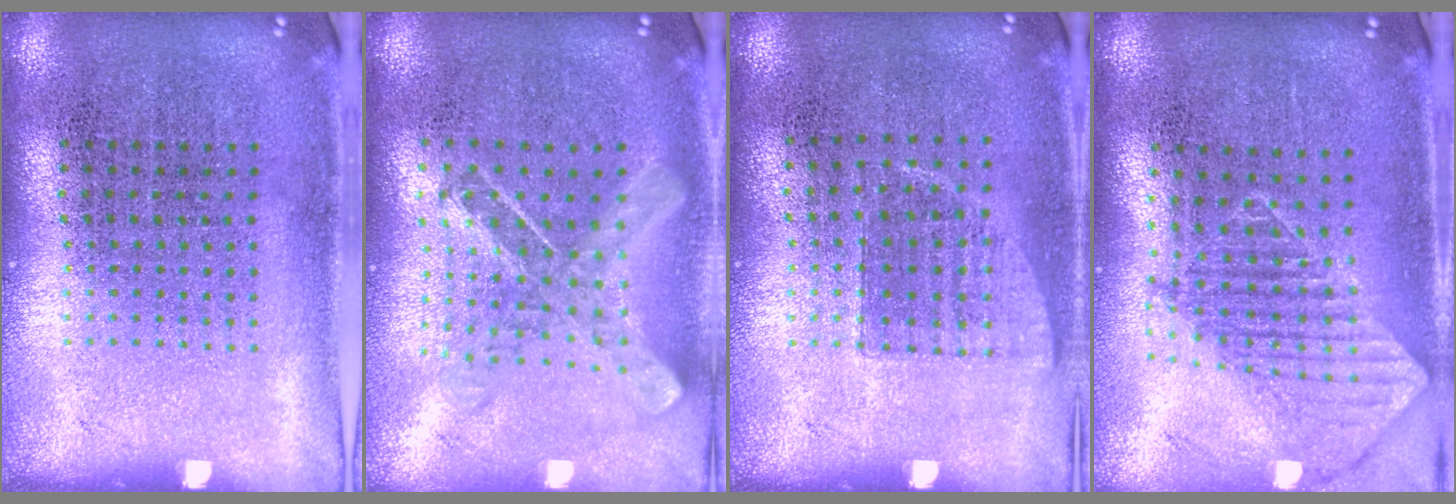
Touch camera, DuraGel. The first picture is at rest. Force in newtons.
{"total": 0.9, "press": 0.9, "slide": 0.1}
{"total": 0.7, "press": 0.7, "slide": 0.3}
{"total": 1.2, "press": 1.1, "slide": 0.6}